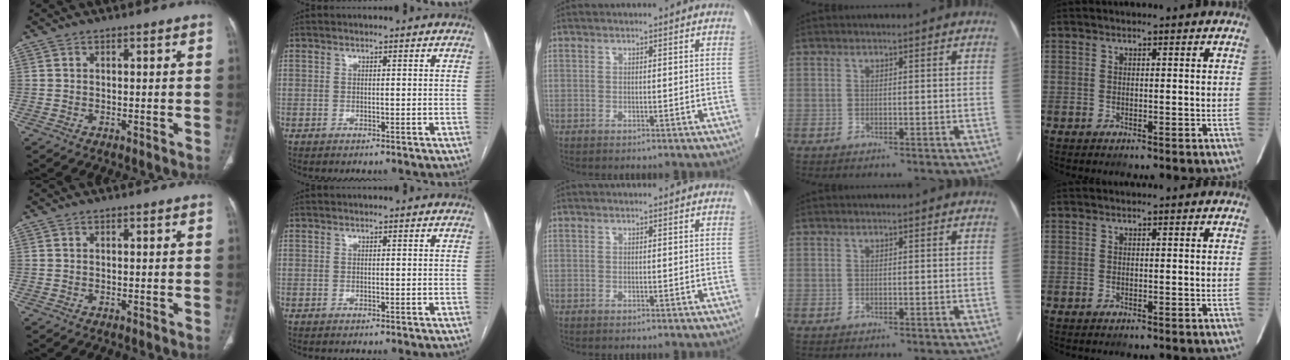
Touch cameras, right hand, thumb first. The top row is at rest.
{}